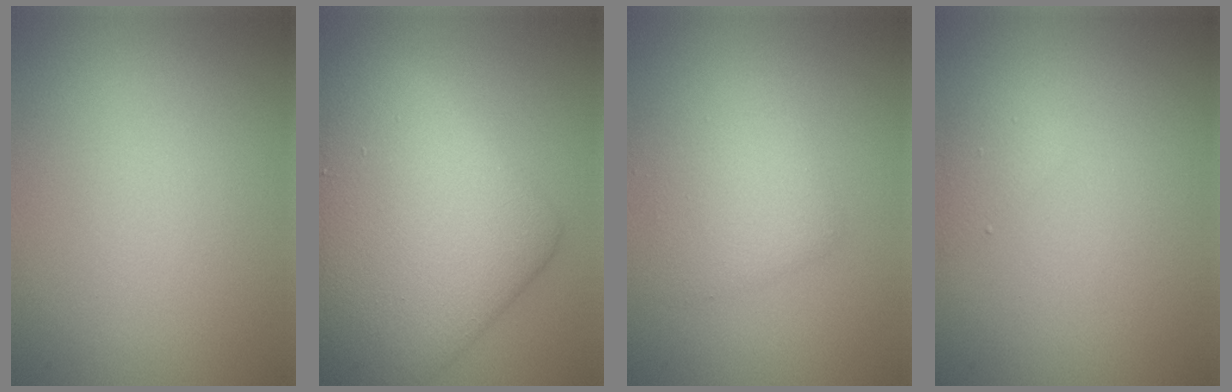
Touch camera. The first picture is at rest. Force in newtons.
{"total": 11.2, "press": 11.2, "slide": 0.2}
{"total": 2.8, "press": 2.8, "slide": 0.2}
{"total": 1.0, "press": 1.0, "slide": 0.1}